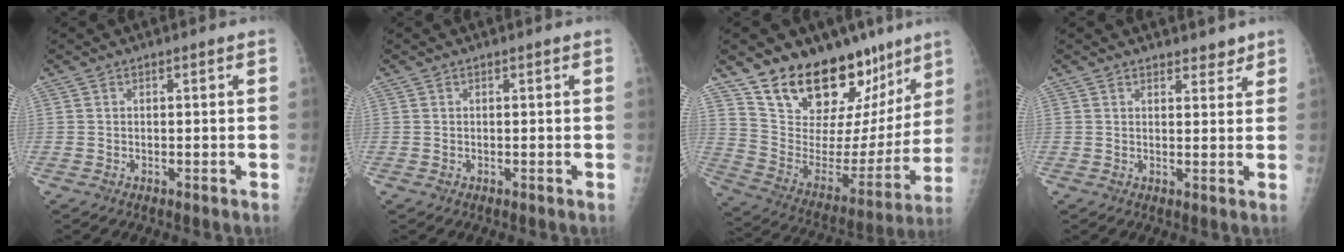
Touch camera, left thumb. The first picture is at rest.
{"total": 0.0}
{"total": 25.0, "force": [18.2, 12.5, 11.6], "torque": [-0.131, -0.098, 0.291]}
{"total": 2.8, "force": [2.4, 1.2, 0.7], "torque": [0.008, -0.016, 0.030]}